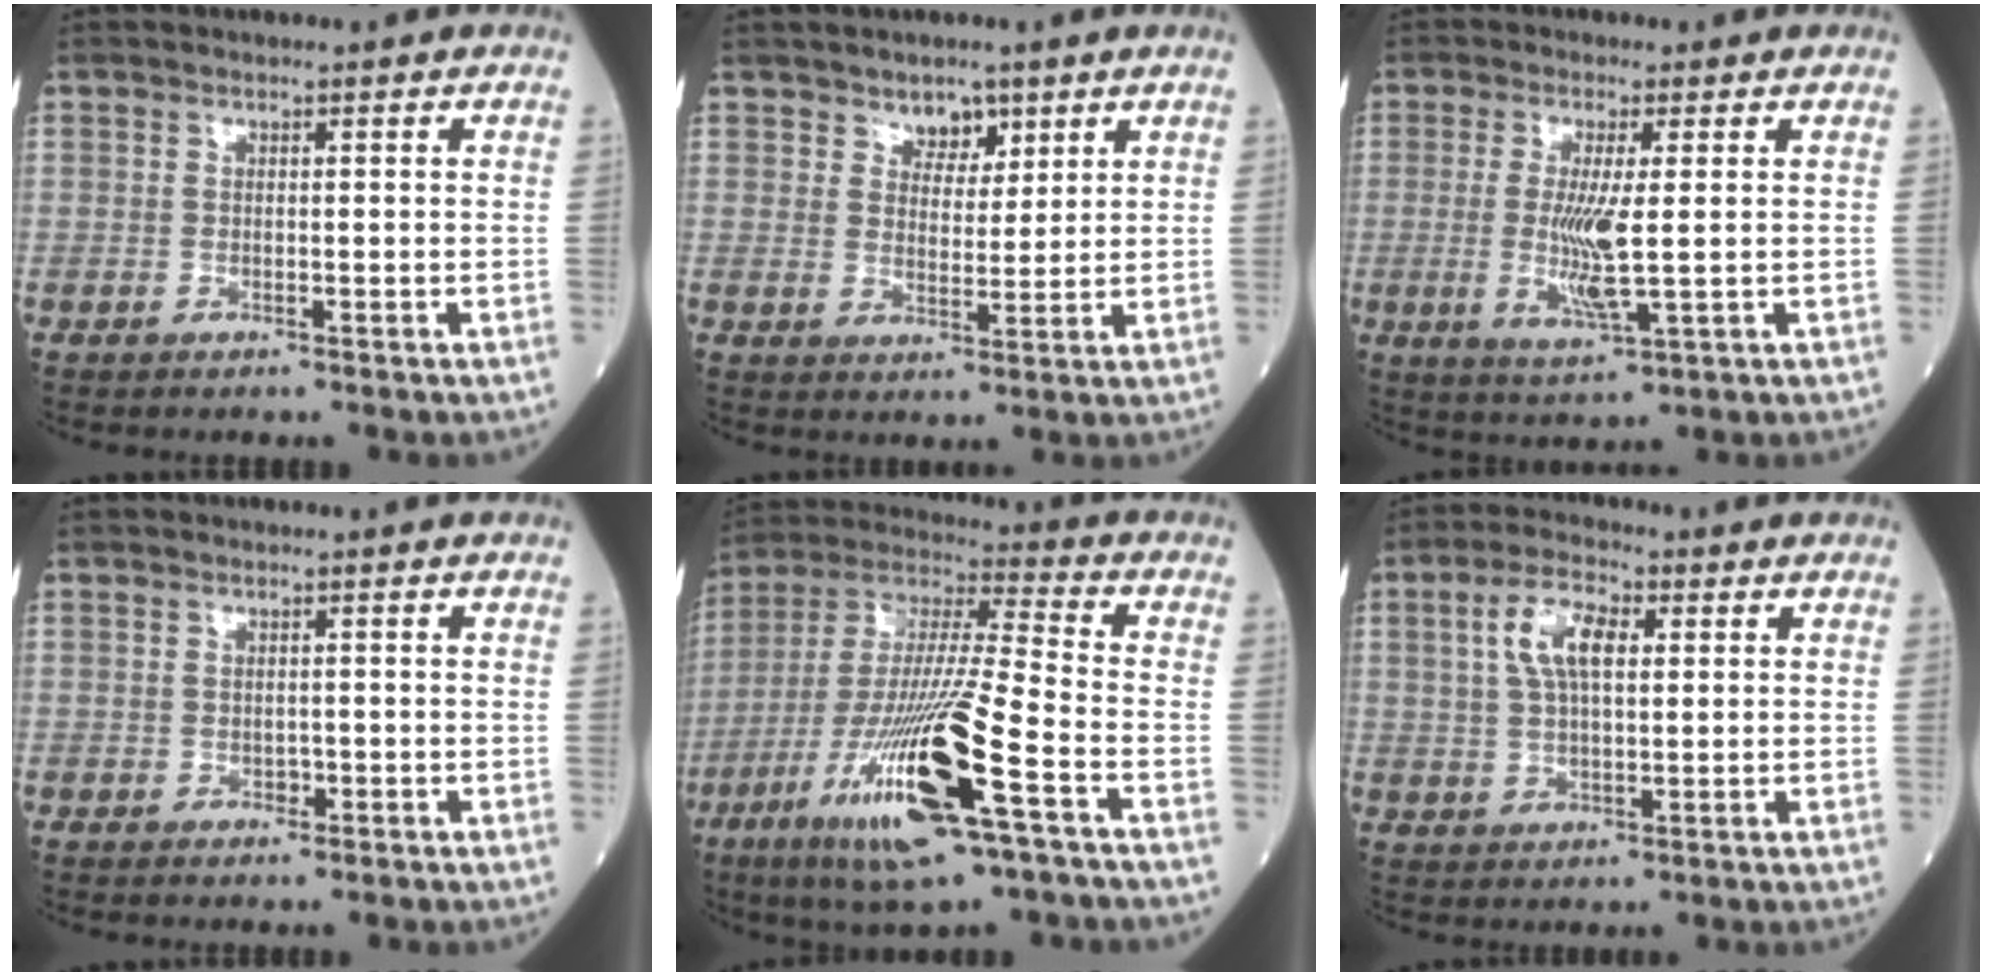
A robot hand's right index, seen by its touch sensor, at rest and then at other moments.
{"total": 4.0, "force": [2.7, 2.3, 1.7], "torque": [-0.019, 0.000, 0.045]}
{"total": 6.9, "force": [-0.1, 0.6, 6.9], "torque": [-0.149, -0.020, 0.001]}
{"total": 0.8, "force": [-0.3, 0.6, 0.4], "torque": [-0.006, 0.002, -0.005]}
{"total": 20.1, "force": [-8.7, 1.3, 18.0], "torque": [-0.381, -0.035, -0.162]}
{"total": 7.5, "force": [2.2, 3.0, 6.6], "torque": [-0.135, 0.015, 0.041]}